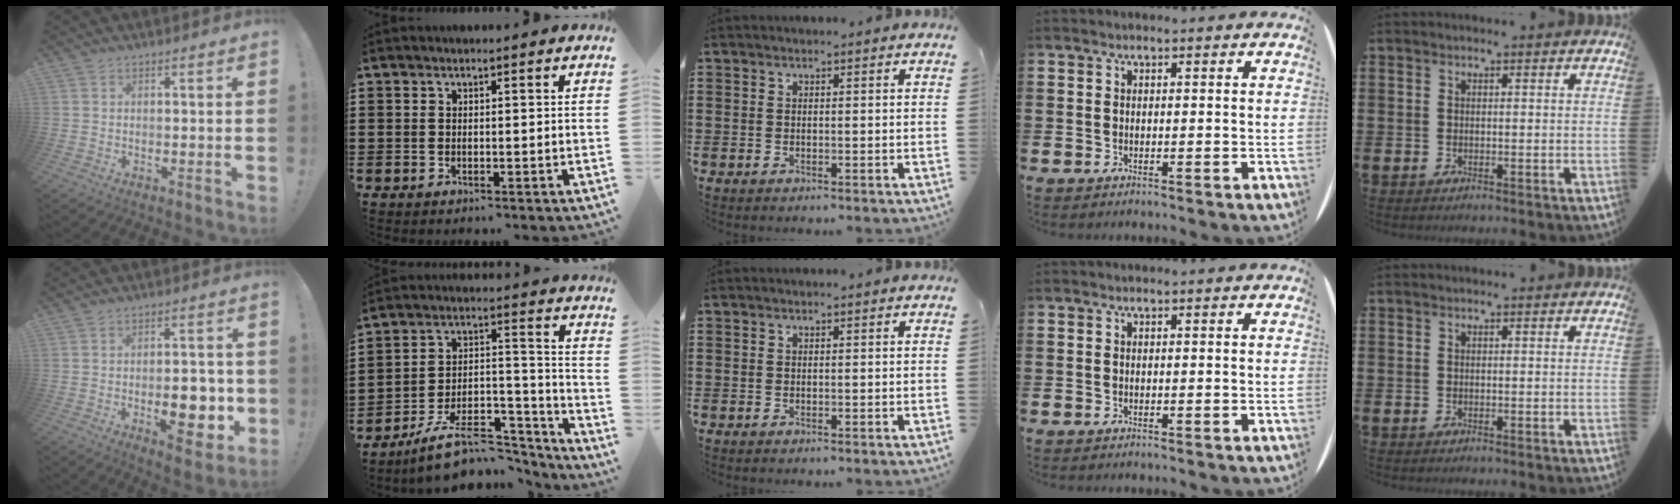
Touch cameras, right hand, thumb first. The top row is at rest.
{"thumb": {"total": 13.1, "force": [-3.3, 6.4, 10.9], "torque": [-0.138, 0.010, -0.044]}, "index": {"total": 11.8, "force": [-9.6, 4.5, 5.3], "torque": [-0.081, 0.046, -0.174]}}